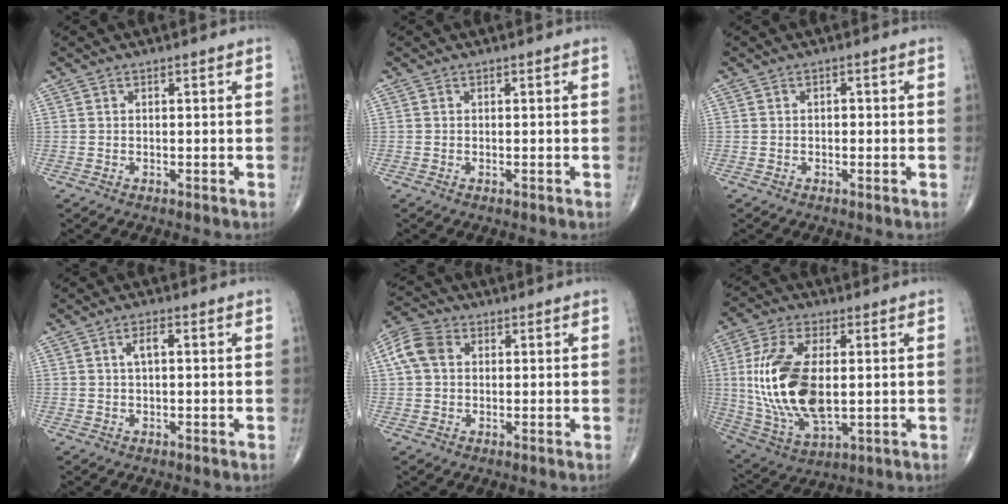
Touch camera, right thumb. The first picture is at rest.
{"total": 0.0}
{"total": 0.9, "force": [0.0, 0.4, 0.8], "torque": [-0.012, 0.004, 0.000]}
{"total": 2.4, "force": [0.4, 0.9, 2.1], "torque": [-0.041, 0.006, 0.006]}
{"total": 6.5, "force": [1.4, 4.9, 4.1], "torque": [-0.087, 0.019, 0.020]}
{"total": 18.7, "force": [0.9, 9.2, 16.3], "torque": [-0.345, -0.014, 0.027]}